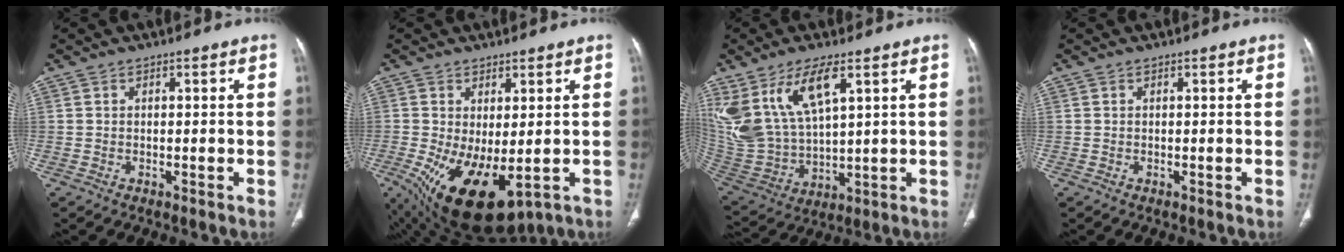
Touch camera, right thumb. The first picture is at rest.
{"total": 13.9, "force": [-3.5, 6.5, 11.7], "torque": [-0.206, -0.020, -0.027]}
{"total": 16.2, "force": [8.0, 7.0, 12.2], "torque": [-0.249, -0.030, 0.177]}
{"total": 0.0}